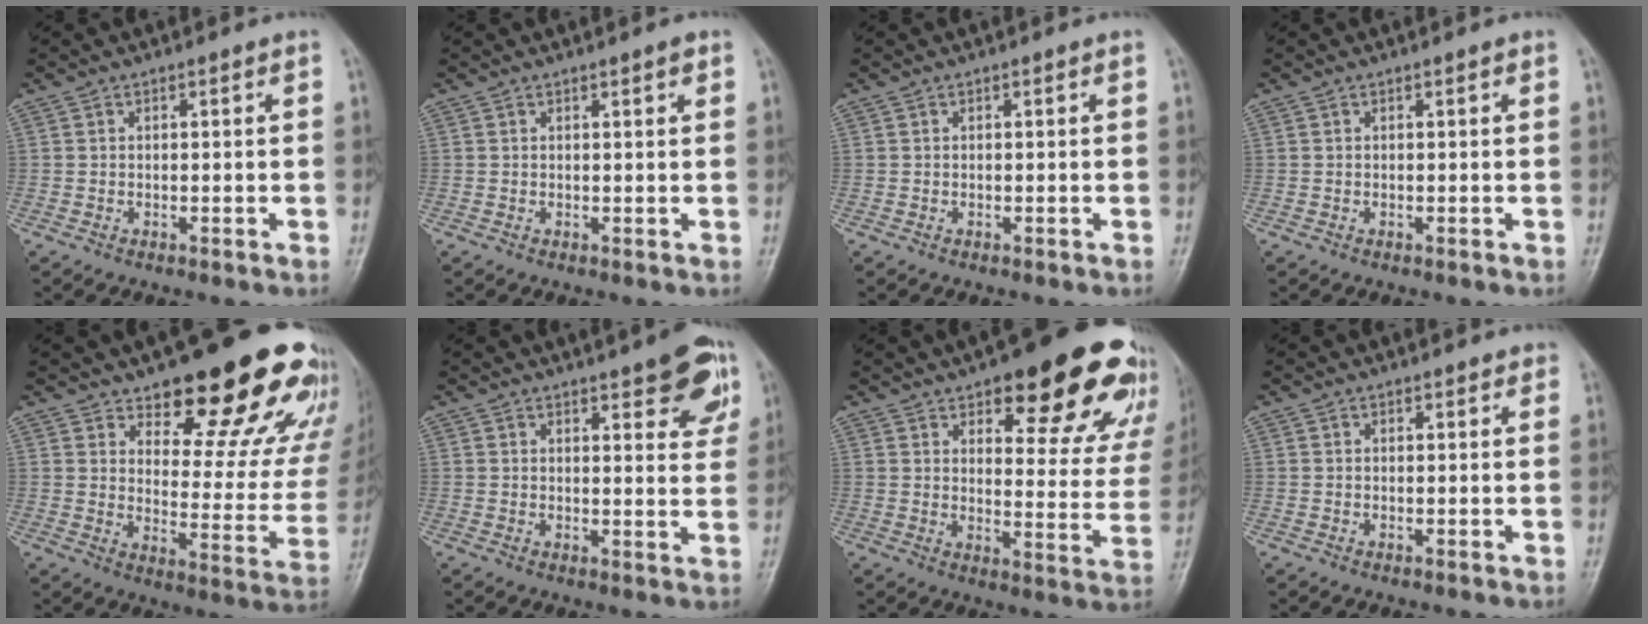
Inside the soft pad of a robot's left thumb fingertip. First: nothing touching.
{"total": 1.2, "force": [0.7, 0.3, 0.9], "torque": [-0.013, -0.002, 0.009]}
{"total": 0.0}
{"total": 0.0}
{"total": 22.7, "force": [16.4, 8.0, 13.5], "torque": [-0.127, -0.104, 0.215]}
{"total": 9.7, "force": [5.5, 3.3, 7.3], "torque": [-0.059, -0.022, 0.065]}
{"total": 22.4, "force": [14.4, 8.2, 15.1], "torque": [-0.133, -0.061, 0.175]}
{"total": 1.0, "force": [0.7, 0.6, 0.3], "torque": [0.004, -0.003, 0.004]}